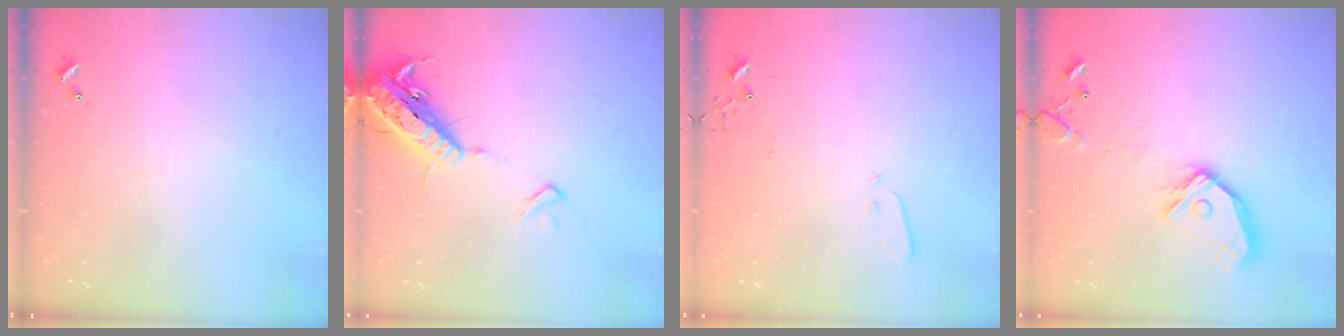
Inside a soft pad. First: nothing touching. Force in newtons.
{"total": 18.4, "press": 18.0, "slide": 4.0}
{"total": 2.1, "press": 2.0, "slide": 0.4}
{"total": 14.2, "press": 14.1, "slide": 2.1}